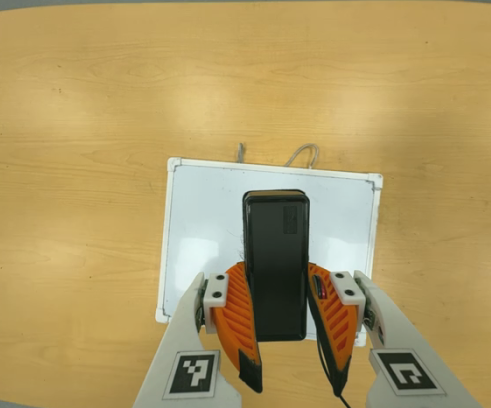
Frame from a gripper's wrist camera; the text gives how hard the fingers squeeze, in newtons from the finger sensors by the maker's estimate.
{"total": 7.2, "left": 6.2, "right": 8.1}